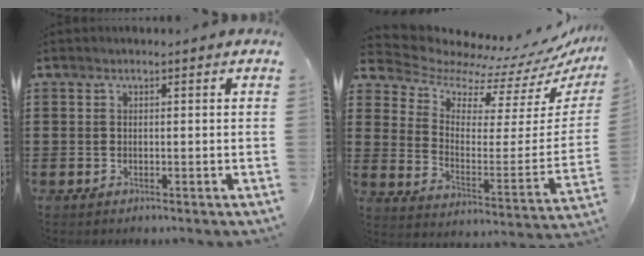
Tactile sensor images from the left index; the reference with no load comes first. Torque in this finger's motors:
{"motor_torque": [1.48, -0.66, -0.09, -0.04]}